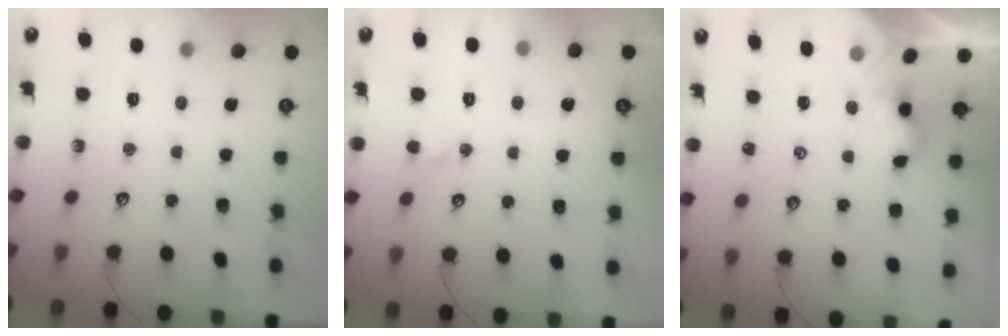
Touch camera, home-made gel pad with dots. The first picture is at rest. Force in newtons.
{"total": 0.7, "press": 0.6, "slide": 0.3}
{"total": 2.0, "press": 2.0, "slide": 0.2}